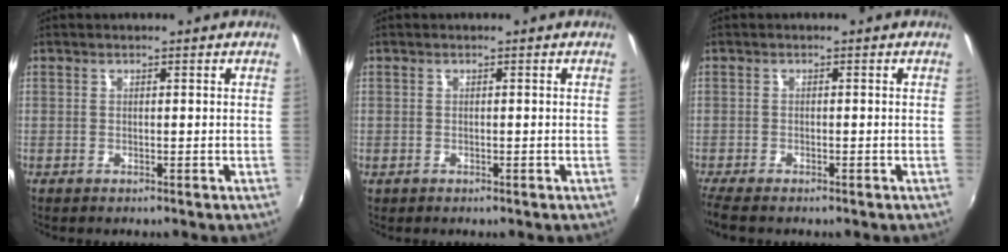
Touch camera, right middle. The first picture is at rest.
{"total": 0.0}
{"total": 3.5, "force": [-2.9, 0.7, 1.9], "torque": [-0.047, -0.018, -0.053]}